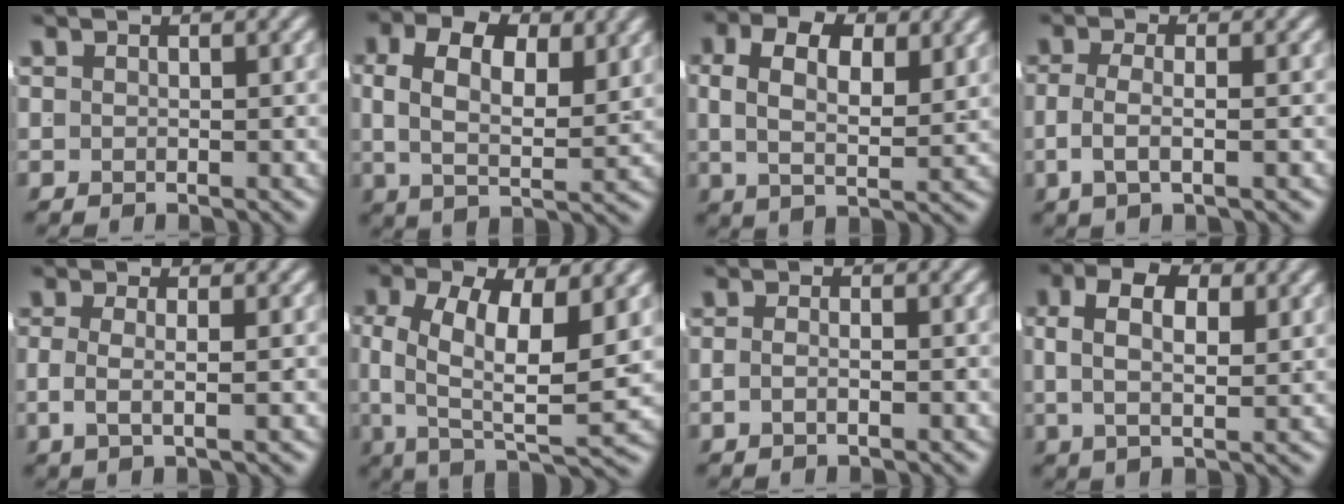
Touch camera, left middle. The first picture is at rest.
{"total": 7.8, "force": [2.3, 4.8, 5.8], "torque": [-0.087, 0.006, 0.025]}
{"total": 6.9, "force": [2.0, 4.1, 5.2], "torque": [-0.077, 0.004, 0.025]}
{"total": 2.7, "force": [-0.7, 0.4, 2.5], "torque": [-0.050, -0.011, -0.005]}
{"total": 2.3, "force": [-0.3, 0.1, 2.3], "torque": [-0.043, -0.011, 0.001]}
{"total": 8.6, "force": [0.3, 4.1, 7.6], "torque": [-0.128, -0.033, 0.020]}
{"total": 1.5, "force": [-0.7, -0.1, 1.3], "torque": [-0.022, -0.004, -0.010]}
{"total": 6.3, "force": [2.1, 3.4, 4.9], "torque": [-0.072, 0.008, 0.027]}